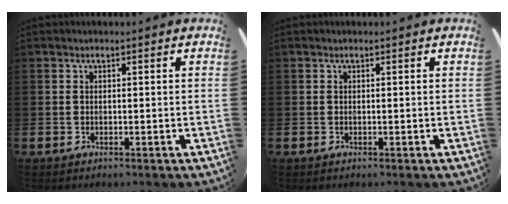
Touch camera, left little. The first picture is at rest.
{"total": 0.0}